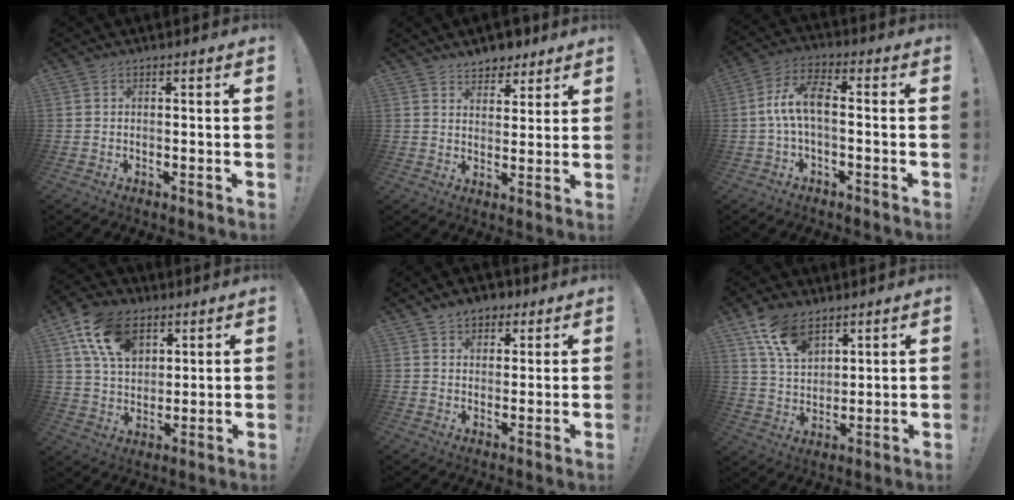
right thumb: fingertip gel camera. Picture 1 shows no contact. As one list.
[{"total": 6.3, "force": [5.3, 3.3, 0.9], "torque": [0.000, -0.039, 0.099]}, {"total": 8.8, "force": [-0.4, 3.6, 8.0], "torque": [-0.160, 0.007, -0.007]}, {"total": 16.3, "force": [7.8, 10.9, 9.2], "torque": [-0.153, -0.021, 0.150]}, {"total": 5.7, "force": [3.6, 4.1, 1.5], "torque": [-0.006, -0.019, 0.064]}, {"total": 12.3, "force": [7.9, 7.0, 6.4], "torque": [-0.111, -0.036, 0.150]}]